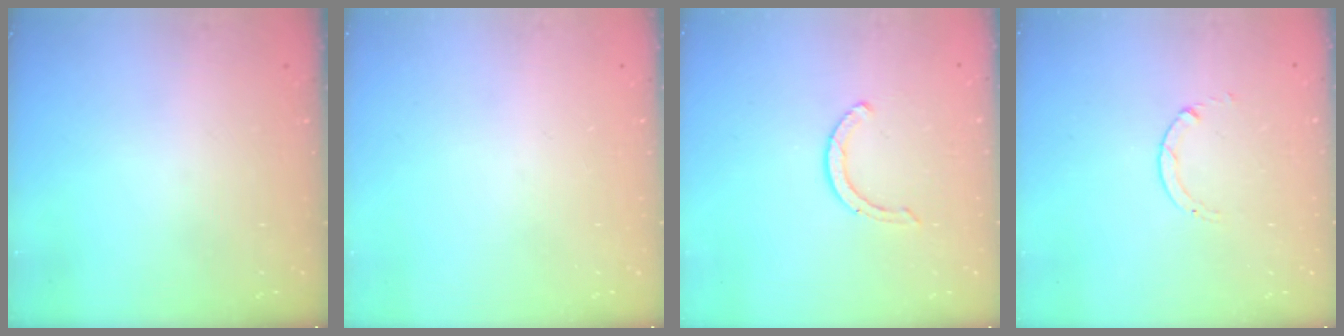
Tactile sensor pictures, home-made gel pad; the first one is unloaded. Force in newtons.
{"total": 0.0}
{"total": 2.9, "press": 2.9, "slide": 0.4}
{"total": 0.7, "press": 0.7, "slide": 0.1}